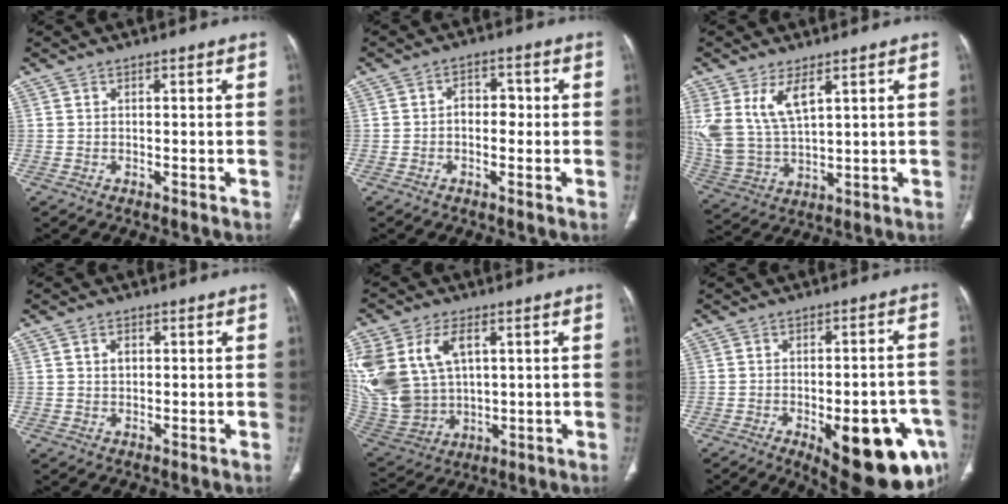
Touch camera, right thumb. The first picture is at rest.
{"total": 3.7, "force": [-0.3, 2.6, 2.7], "torque": [-0.022, 0.012, -0.010]}
{"total": 11.6, "force": [5.3, 5.8, 8.5], "torque": [-0.180, -0.018, 0.123]}
{"total": 2.3, "force": [0.7, 1.7, 1.4], "torque": [-0.019, -0.001, 0.013]}
{"total": 21.9, "force": [6.4, 15.0, 14.6], "torque": [-0.348, 0.004, 0.145]}
{"total": 20.6, "force": [-8.3, 7.9, 17.1], "torque": [-0.160, 0.020, -0.092]}